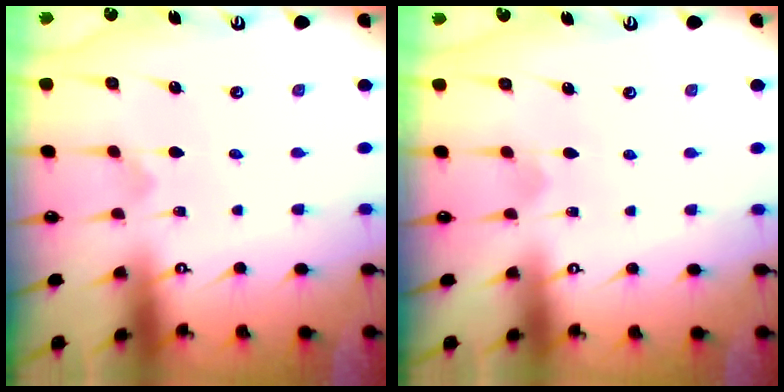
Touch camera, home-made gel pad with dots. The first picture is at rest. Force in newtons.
{"total": 2.7, "press": 2.7, "slide": 0.1}